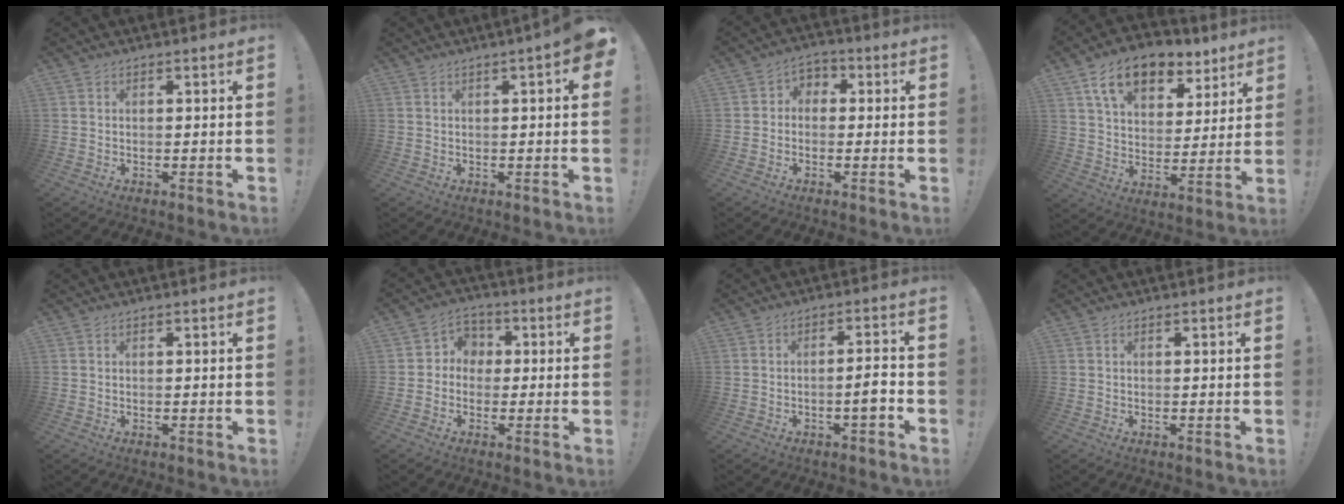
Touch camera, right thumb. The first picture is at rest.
{"total": 2.9, "force": [0.8, 0.2, 2.8], "torque": [-0.040, -0.007, 0.012]}
{"total": 4.0, "force": [-1.7, 3.3, 1.6], "torque": [-0.026, 0.018, -0.029]}
{"total": 15.4, "force": [9.7, 9.0, 7.9], "torque": [-0.125, -0.050, 0.174]}
{"total": 0.0}
{"total": 5.8, "force": [-1.0, 5.5, 1.7], "torque": [-0.030, 0.019, -0.013]}
{"total": 5.4, "force": [-2.2, 1.1, 4.8], "torque": [-0.073, 0.010, -0.036]}
{"total": 0.0}